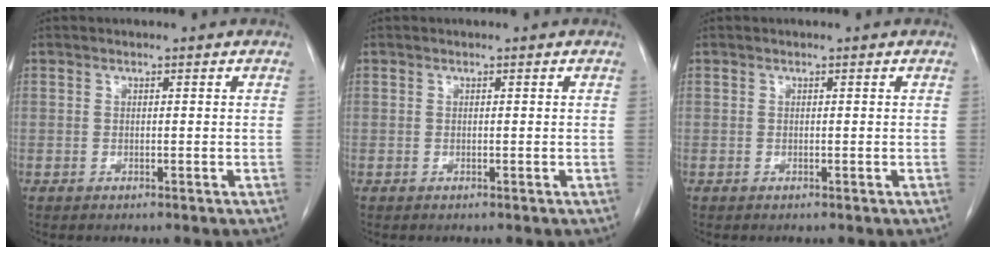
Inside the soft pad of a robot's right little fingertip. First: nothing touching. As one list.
[{"total": 0.0}, {"total": 0.0}]